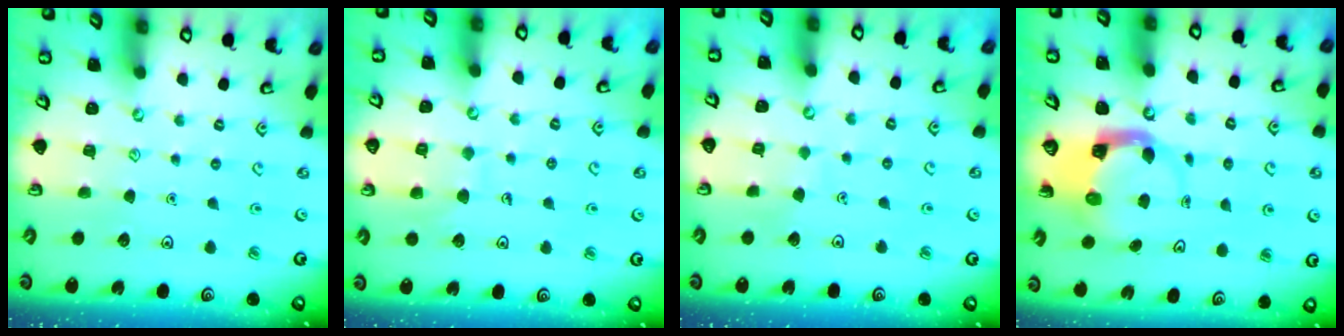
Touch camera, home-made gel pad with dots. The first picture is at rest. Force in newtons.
{"total": 6.7, "press": 6.7, "slide": 0.4}
{"total": 2.9, "press": 2.9, "slide": 0.2}
{"total": 3.9, "press": 3.9, "slide": 0.5}